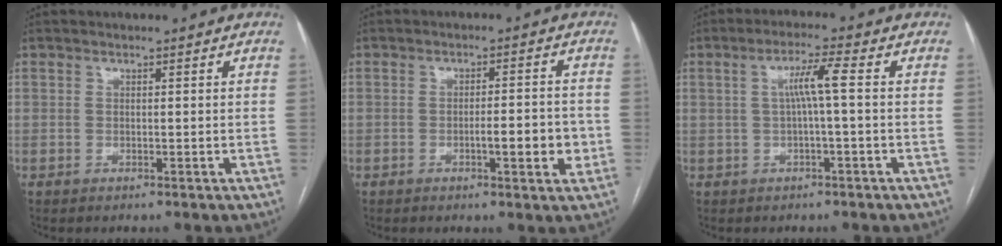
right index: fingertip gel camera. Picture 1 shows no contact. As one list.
[{"total": 5.8, "force": [-1.6, 1.2, 5.4], "torque": [-0.076, 0.003, -0.019]}, {"total": 4.6, "force": [0.3, -0.4, 4.6], "torque": [-0.081, 0.013, 0.009]}]